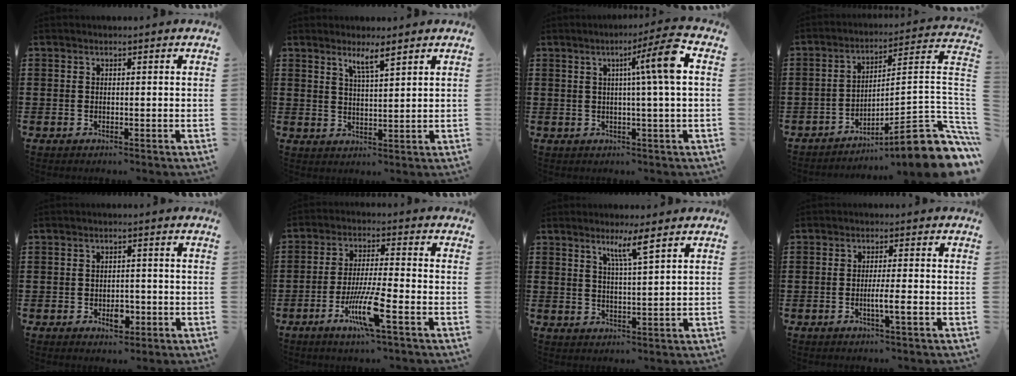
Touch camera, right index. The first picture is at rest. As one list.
[{"total": 3.5, "force": [2.5, 0.3, 2.4], "torque": [-0.052, 0.002, 0.044]}, {"total": 7.9, "force": [1.7, -0.6, 7.7], "torque": [-0.125, -0.007, 0.013]}, {"total": 10.8, "force": [-6.6, 0.7, 8.6], "torque": [-0.114, -0.013, -0.124]}, {"total": 3.4, "force": [-1.3, 2.0, 2.5], "torque": [-0.043, 0.004, -0.022]}, {"total": 9.1, "force": [-4.3, 0.9, 8.0], "torque": [-0.161, -0.011, -0.081]}, {"total": 4.3, "force": [2.8, -0.1, 3.3], "torque": [-0.065, -0.003, 0.044]}, {"total": 3.5, "force": [-1.2, 0.1, 3.3], "torque": [-0.056, -0.005, -0.022]}]